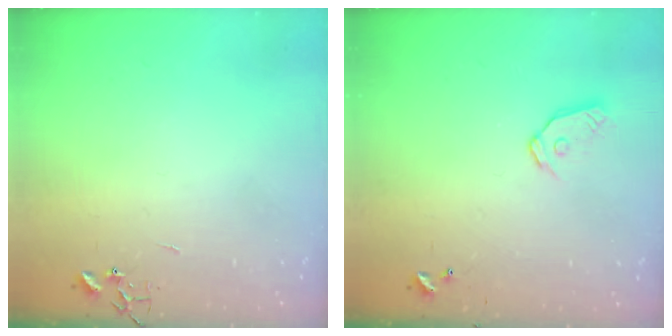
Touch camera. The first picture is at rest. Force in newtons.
{"total": 9.2, "press": 9.2, "slide": 1.0}